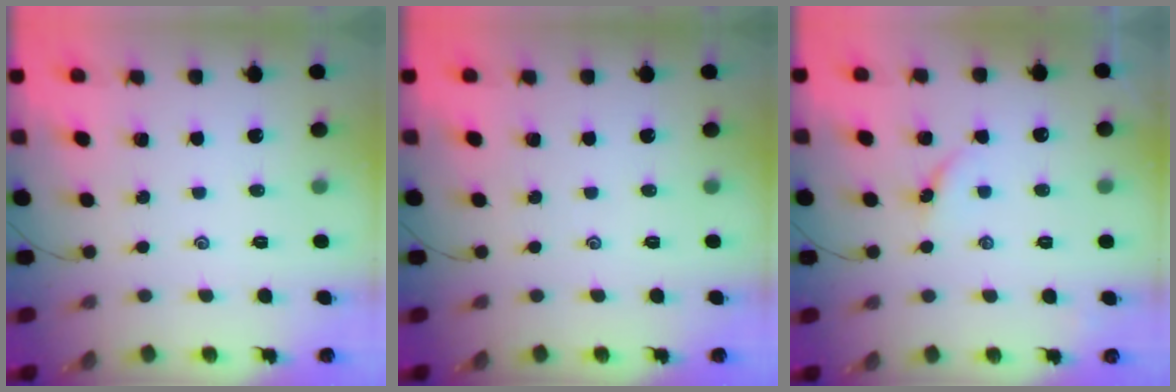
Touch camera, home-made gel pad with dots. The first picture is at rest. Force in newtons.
{"total": 0.0}
{"total": 3.4, "press": 3.4, "slide": 0.6}